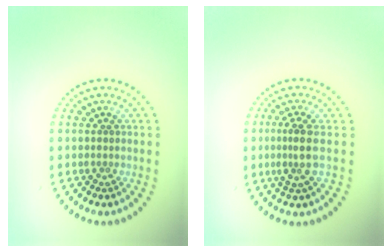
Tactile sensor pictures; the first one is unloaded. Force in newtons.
{"total": 2.5, "press": 1.9, "slide": 1.6}